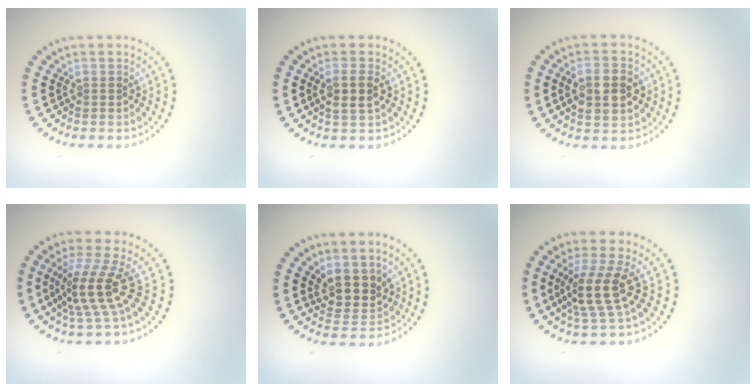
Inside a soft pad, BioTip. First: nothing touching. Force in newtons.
{"total": 2.3, "press": 2.2, "slide": 0.7}
{"total": 4.2, "press": 4.2, "slide": 0.4}
{"total": 4.1, "press": 2.9, "slide": 3.0}
{"total": 3.4, "press": 3.0, "slide": 1.5}
{"total": 3.8, "press": 2.9, "slide": 2.5}